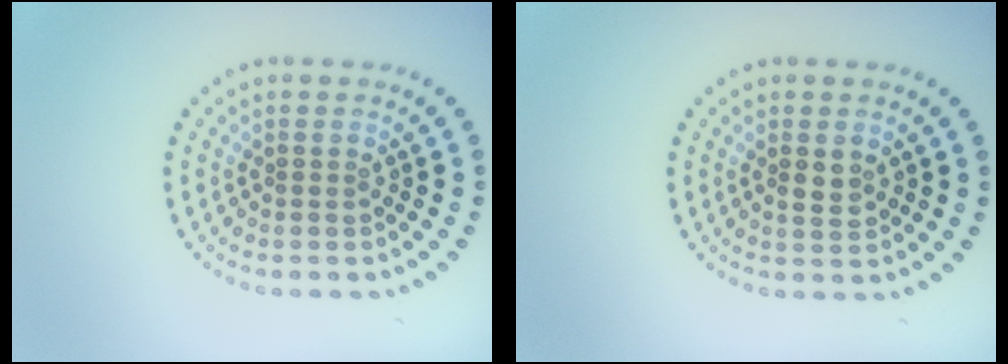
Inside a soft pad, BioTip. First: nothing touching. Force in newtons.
{"total": 1.4, "press": 1.4, "slide": 0.2}